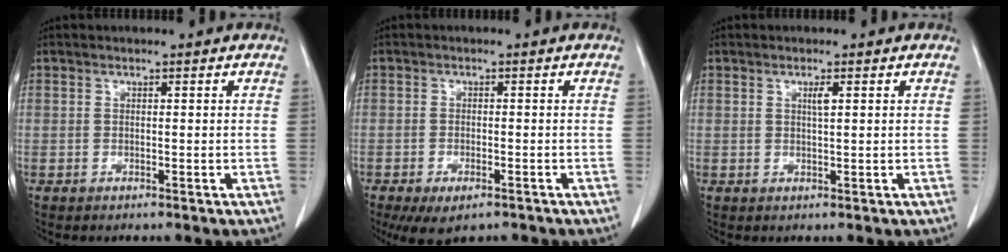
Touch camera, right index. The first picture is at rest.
{"total": 6.2, "force": [-4.3, 2.5, 3.7], "torque": [-0.057, -0.008, -0.064]}
{"total": 1.2, "force": [0.5, 0.0, 1.1], "torque": [-0.024, -0.001, 0.010]}